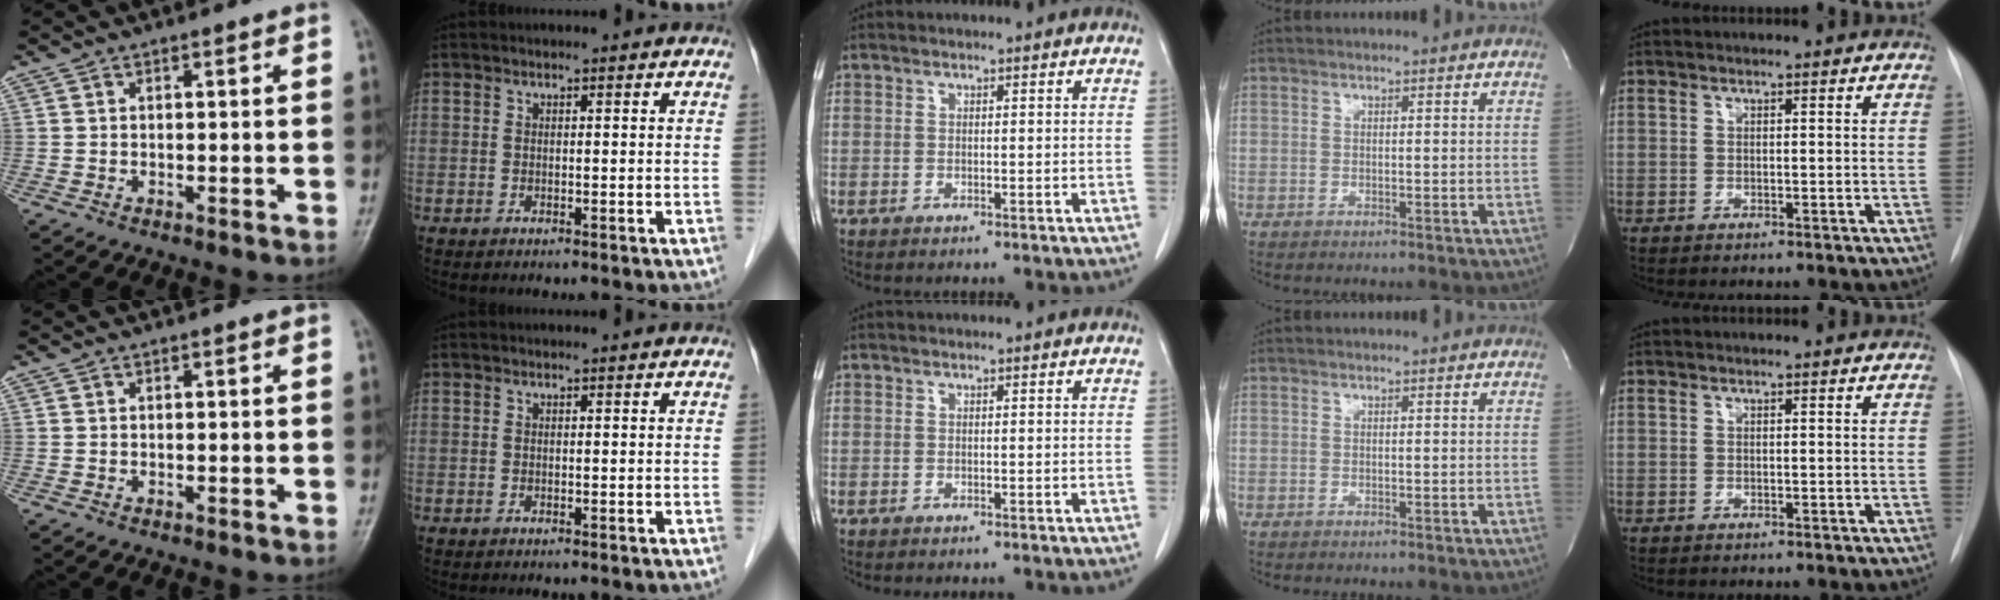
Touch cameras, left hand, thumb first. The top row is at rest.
{}